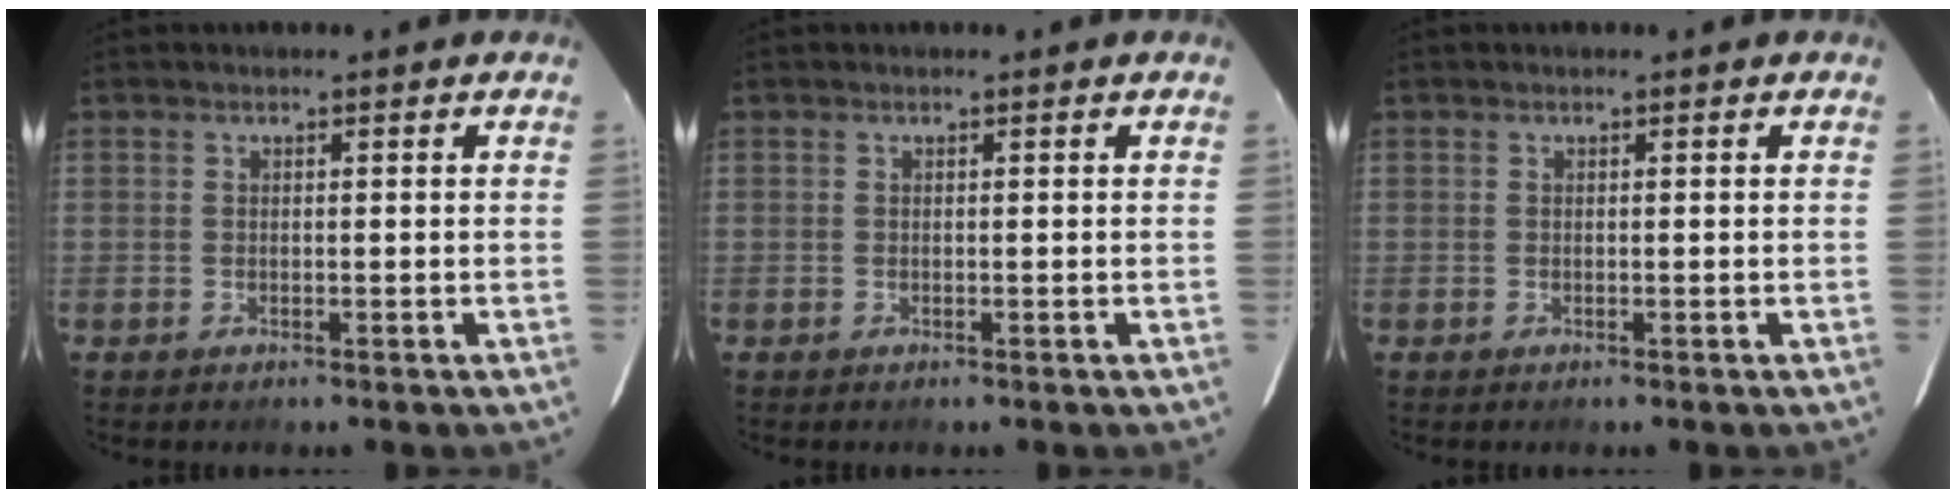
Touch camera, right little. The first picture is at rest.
{"total": 0.0}
{"total": 0.0}